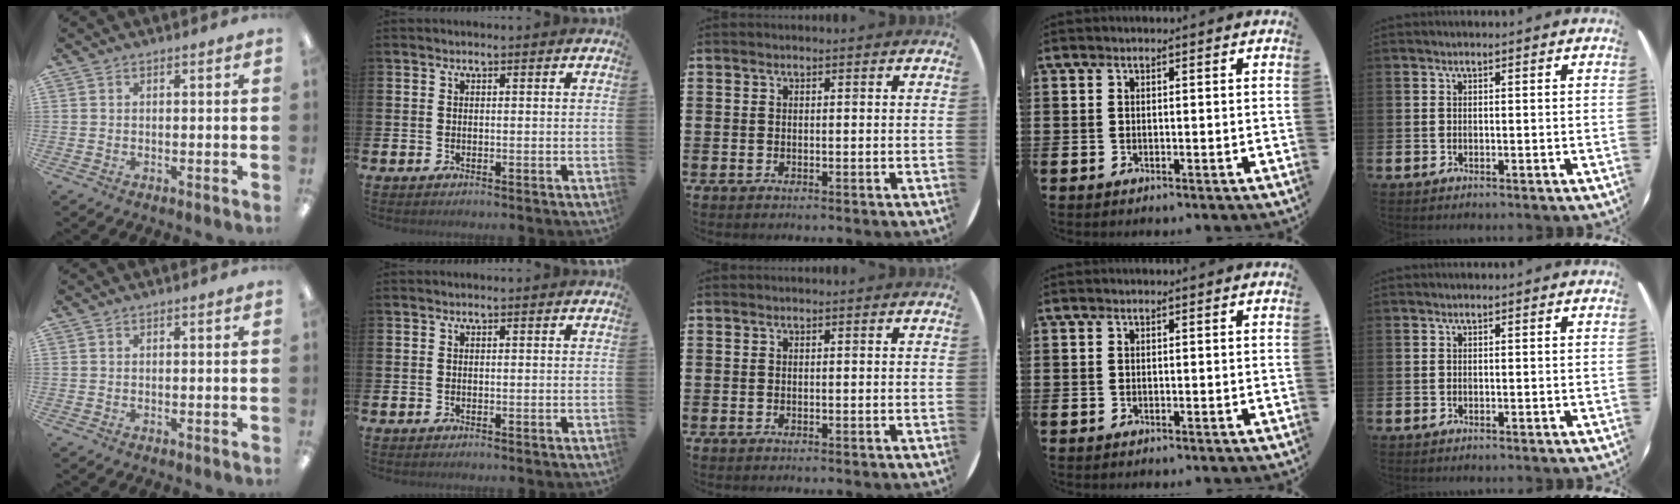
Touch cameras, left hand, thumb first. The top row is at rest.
{}